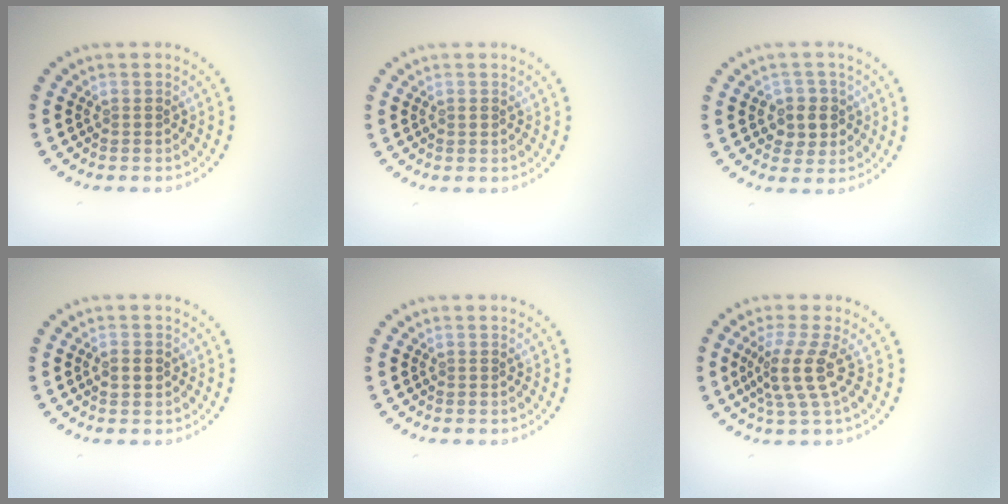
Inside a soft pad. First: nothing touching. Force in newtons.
{"total": 0.6, "press": 0.6, "slide": 0.2}
{"total": 2.6, "press": 2.5, "slide": 0.9}
{"total": 2.1, "press": 2.1, "slide": 0.2}
{"total": 0.0}
{"total": 3.7, "press": 2.8, "slide": 2.4}